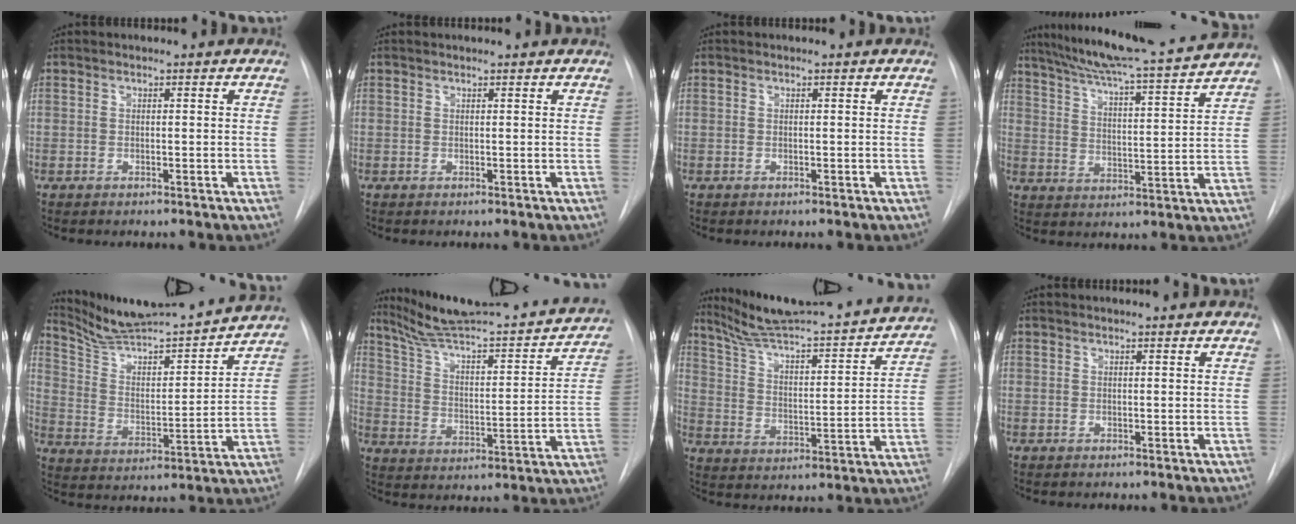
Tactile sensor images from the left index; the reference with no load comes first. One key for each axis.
{"total": 1.7, "fx": 1.6, "fy": -0.1, "fz": 0.5, "tx": -0.007, "ty": 0.012, "tz": 0.023}
{"total": 0.0}
{"total": 20.2, "fx": 18.1, "fy": 0.5, "fz": 8.9, "tx": -0.145, "ty": -0.007, "tz": 0.263}
{"total": 18.6, "fx": 17.8, "fy": 0.3, "fz": 5.4, "tx": -0.097, "ty": -0.026, "tz": 0.280}
{"total": 25.1, "fx": 22.9, "fy": 2.8, "fz": 10.0, "tx": -0.147, "ty": -0.033, "tz": 0.317}
{"total": 24.0, "fx": 22.2, "fy": 2.0, "fz": 9.0, "tx": -0.137, "ty": -0.032, "tz": 0.310}
{"total": 2.6, "fx": 2.5, "fy": 0.0, "fz": 0.7, "tx": -0.008, "ty": 0.014, "tz": 0.030}